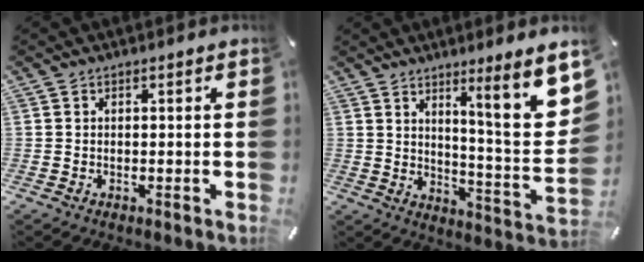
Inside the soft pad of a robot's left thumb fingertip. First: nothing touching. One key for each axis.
{"total": 14.1, "fx": 8.0, "fy": 1.0, "fz": 11.6, "tx": -0.154, "ty": -0.078, "tz": 0.116}